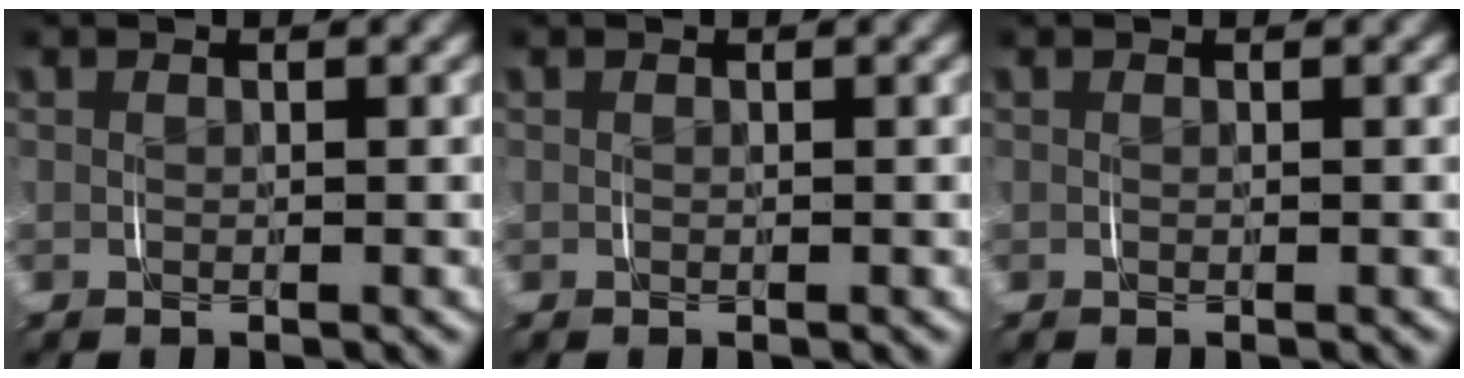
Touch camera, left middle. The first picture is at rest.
{"total": 0.0}
{"total": 0.0}